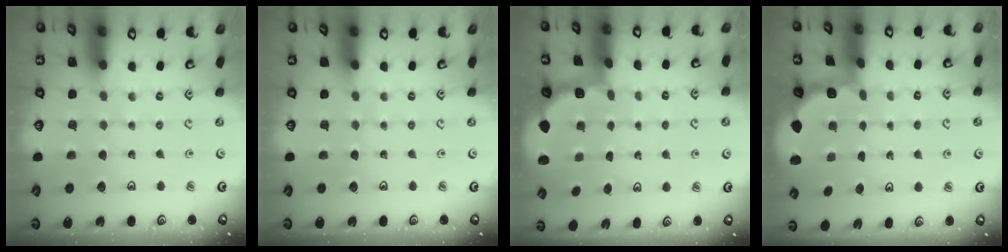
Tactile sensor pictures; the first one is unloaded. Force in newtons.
{"total": 0.0}
{"total": 1.9, "press": 1.8, "slide": 0.7}
{"total": 1.9, "press": 1.8, "slide": 0.7}